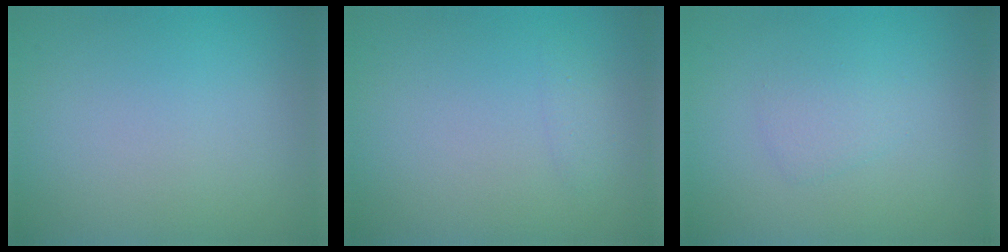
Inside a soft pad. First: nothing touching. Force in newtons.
{"total": 0.7, "press": 0.7, "slide": 0.0}
{"total": 1.2, "press": 1.2, "slide": 0.0}